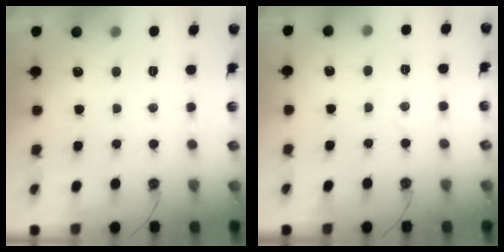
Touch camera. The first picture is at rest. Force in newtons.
{"total": 3.2, "press": 3.2, "slide": 0.4}